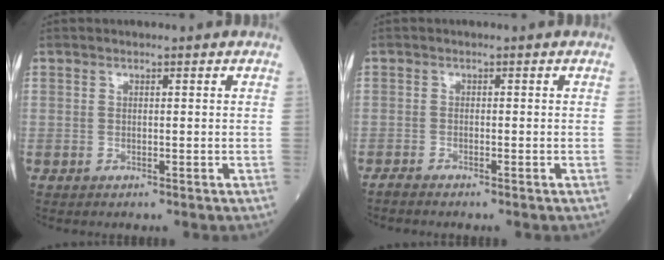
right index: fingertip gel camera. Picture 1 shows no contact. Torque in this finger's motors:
{"motor_torque": [-0.03, 0.02, -0.03, 0.01]}